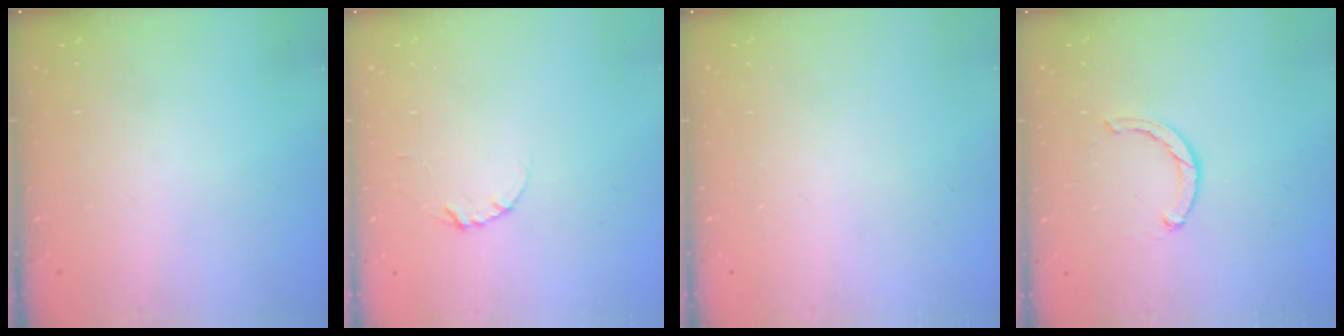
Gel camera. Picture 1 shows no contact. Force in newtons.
{"total": 3.4, "press": 3.4, "slide": 0.3}
{"total": 0.0}
{"total": 2.5, "press": 2.5, "slide": 0.4}